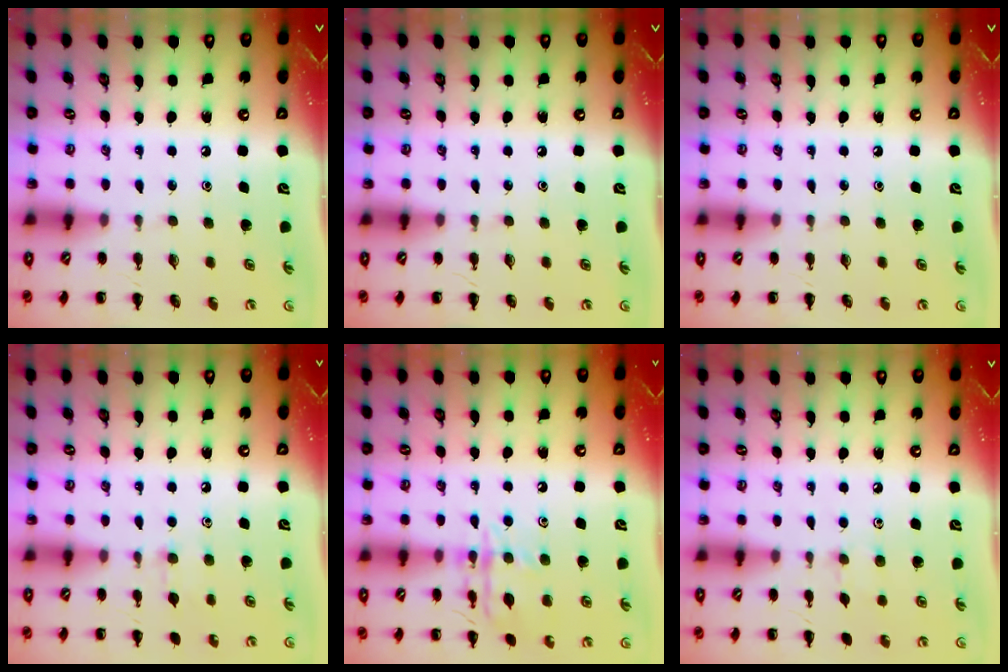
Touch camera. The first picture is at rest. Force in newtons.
{"total": 0.0}
{"total": 0.0}
{"total": 6.4, "press": 6.1, "slide": 1.8}
{"total": 12.5, "press": 12.5, "slide": 0.6}
{"total": 5.2, "press": 4.9, "slide": 1.6}